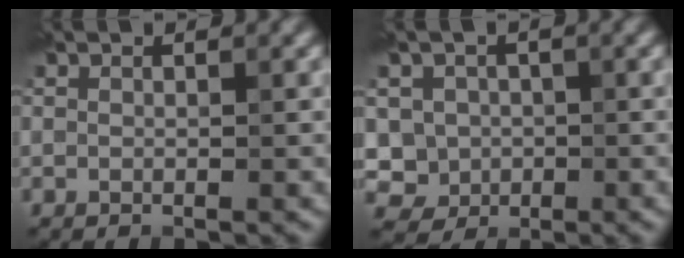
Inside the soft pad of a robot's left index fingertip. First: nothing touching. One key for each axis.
{"total": 3.8, "fx": -0.1, "fy": 3.7, "fz": 1.1, "tx": -0.007, "ty": 0.009, "tz": -0.014}